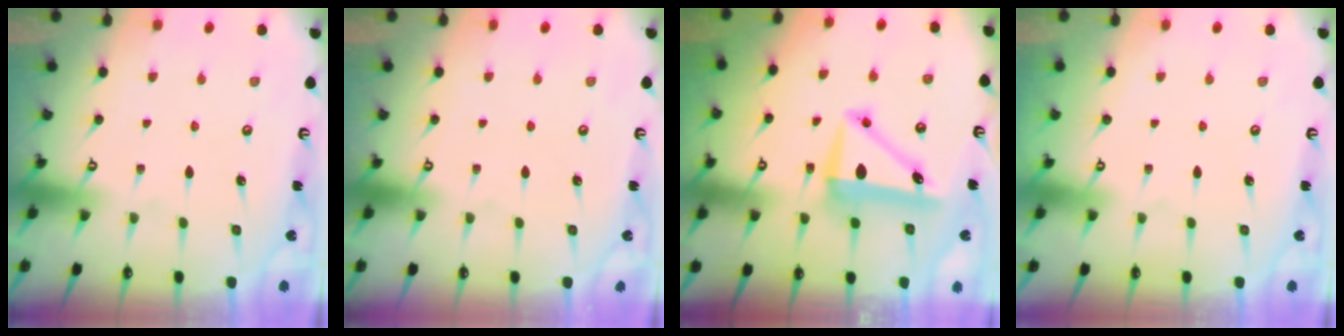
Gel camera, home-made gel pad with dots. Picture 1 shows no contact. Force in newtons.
{"total": 0.0}
{"total": 8.5, "press": 8.2, "slide": 1.9}
{"total": 0.0}